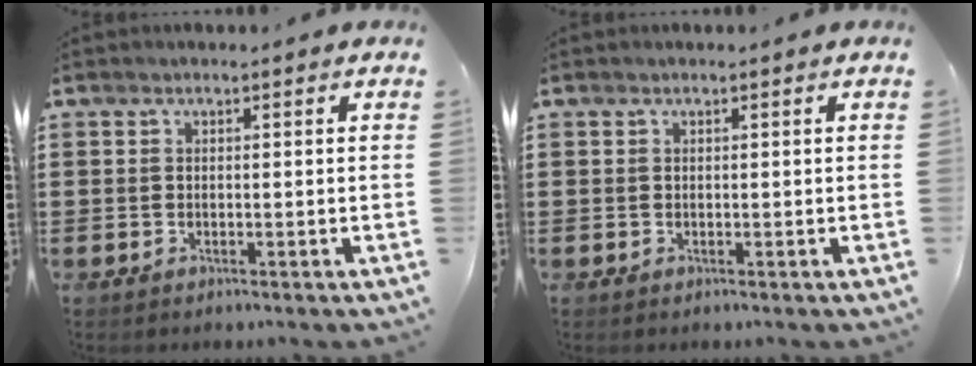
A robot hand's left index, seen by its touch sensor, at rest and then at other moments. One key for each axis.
{"total": 0.0}